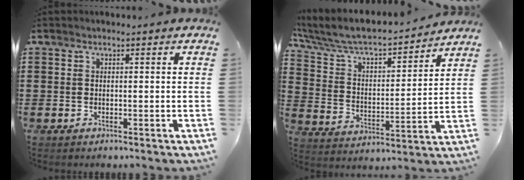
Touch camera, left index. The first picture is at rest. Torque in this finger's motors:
{"motor_torque": [1.64, -0.50, 0.34, 0.21]}